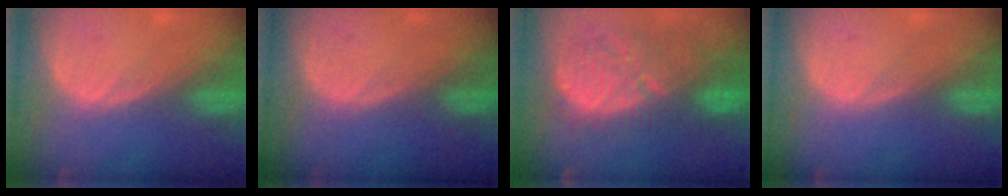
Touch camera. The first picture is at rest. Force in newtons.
{"total": 0.0}
{"total": 11.7, "press": 11.1, "slide": 3.8}
{"total": 0.0}